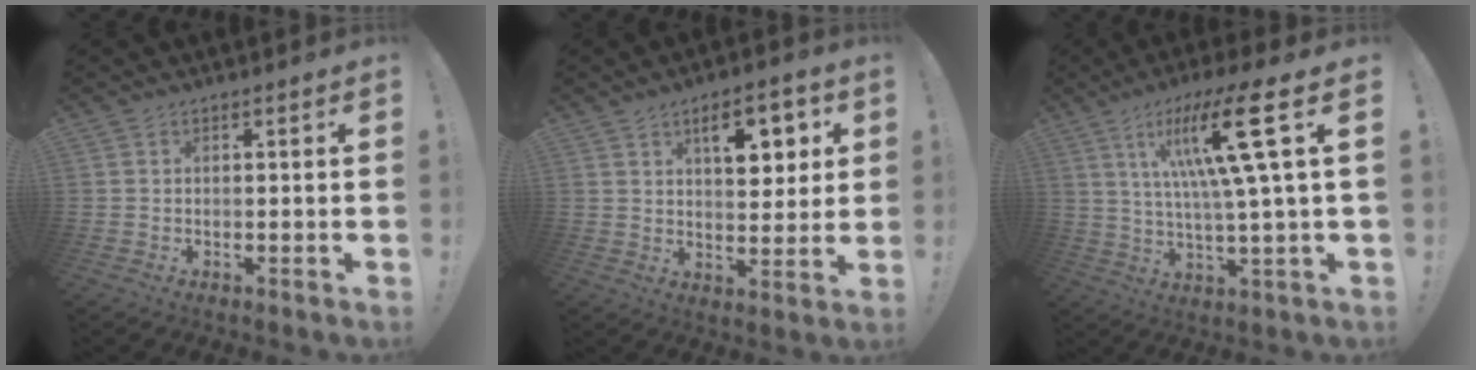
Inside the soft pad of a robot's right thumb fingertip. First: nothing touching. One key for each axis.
{"total": 10.3, "fx": 4.8, "fy": 4.6, "fz": 7.9, "tx": -0.098, "ty": -0.014, "tz": 0.077}
{"total": 18.3, "fx": 5.9, "fy": 1.2, "fz": 17.2, "tx": -0.303, "ty": -0.015, "tz": 0.068}